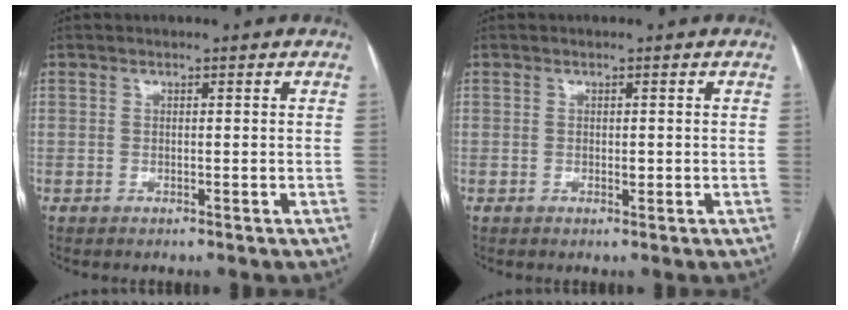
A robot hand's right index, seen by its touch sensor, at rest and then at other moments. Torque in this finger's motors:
{"motor_torque": [-0.01, 0.01, 0.04, 0.02]}